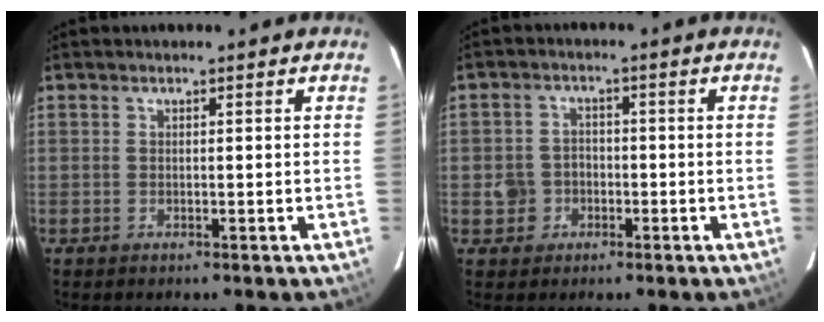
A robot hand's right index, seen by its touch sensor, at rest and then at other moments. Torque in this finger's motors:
{"motor_torque": [0.01, 0.04, 0.05, 0.02]}